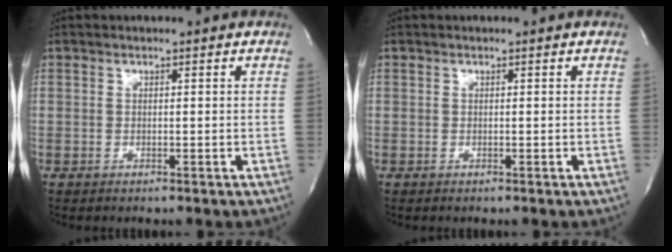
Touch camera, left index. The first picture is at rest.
{"total": 0.0}